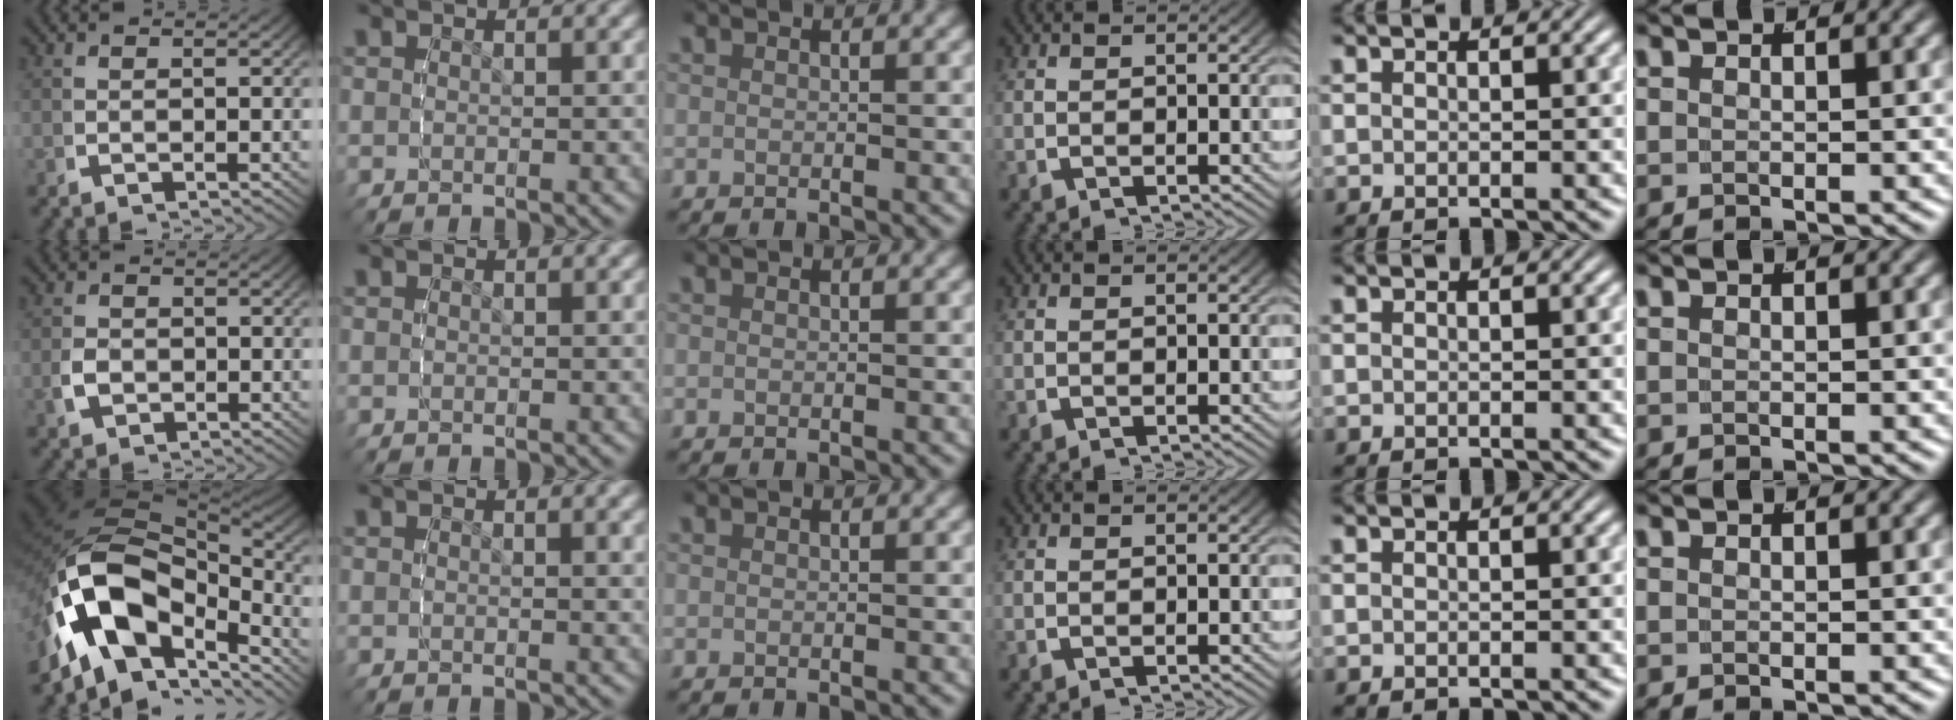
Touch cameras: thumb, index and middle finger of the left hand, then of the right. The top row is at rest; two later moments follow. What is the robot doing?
{"motion": "lift_and_place", "object": "screwdriver"}